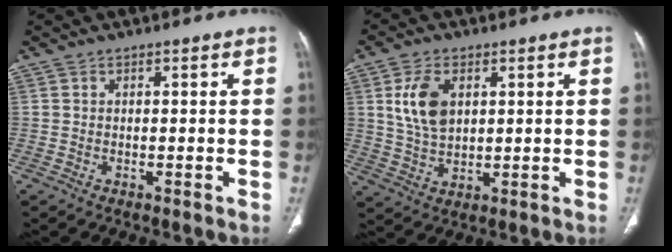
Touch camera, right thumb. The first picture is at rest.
{"total": 8.6, "force": [2.5, 5.3, 6.4], "torque": [-0.116, -0.009, 0.055]}